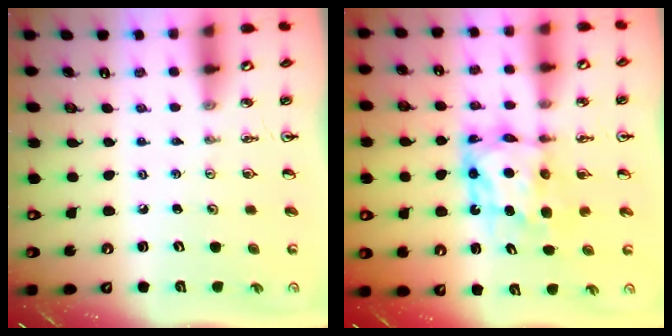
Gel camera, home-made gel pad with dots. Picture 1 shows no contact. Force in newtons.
{"total": 7.3, "press": 7.2, "slide": 1.2}